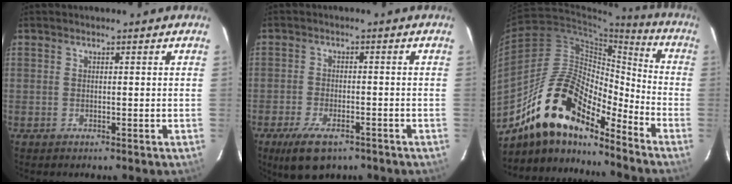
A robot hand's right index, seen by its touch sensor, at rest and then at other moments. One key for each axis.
{"total": 8.6, "fx": -5.8, "fy": 3.8, "fz": 5.2, "tx": -0.122, "ty": -0.017, "tz": -0.094}
{"total": 19.0, "fx": -14.2, "fy": 6.8, "fz": 10.6, "tx": -0.187, "ty": 0.005, "tz": -0.272}